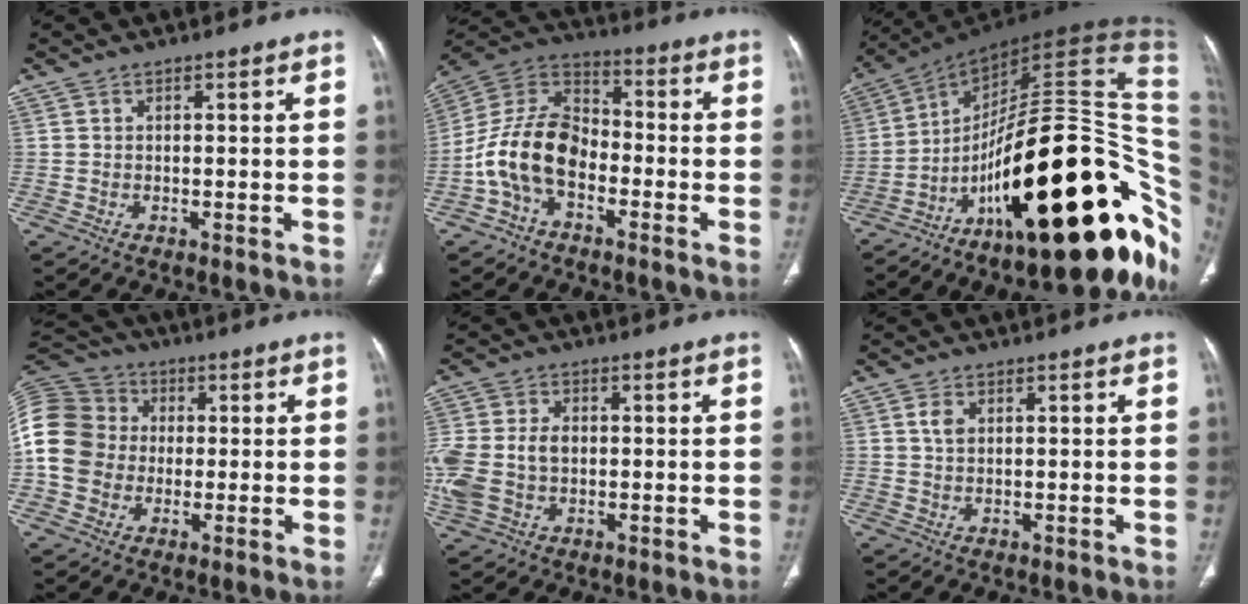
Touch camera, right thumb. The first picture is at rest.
{"total": 13.4, "force": [-4.2, 8.7, 9.3], "torque": [-0.171, 0.055, -0.090]}
{"total": 43.8, "force": [-10.2, 16.1, 39.4], "torque": [-0.463, 0.084, -0.155]}
{"total": 18.4, "force": [-0.3, 16.1, 8.9], "torque": [-0.206, 0.046, -0.010]}
{"total": 13.2, "force": [-0.8, 9.6, 9.0], "torque": [-0.234, 0.013, -0.005]}
{"total": 2.0, "force": [0.7, 1.3, 1.4], "torque": [-0.025, 0.000, 0.013]}